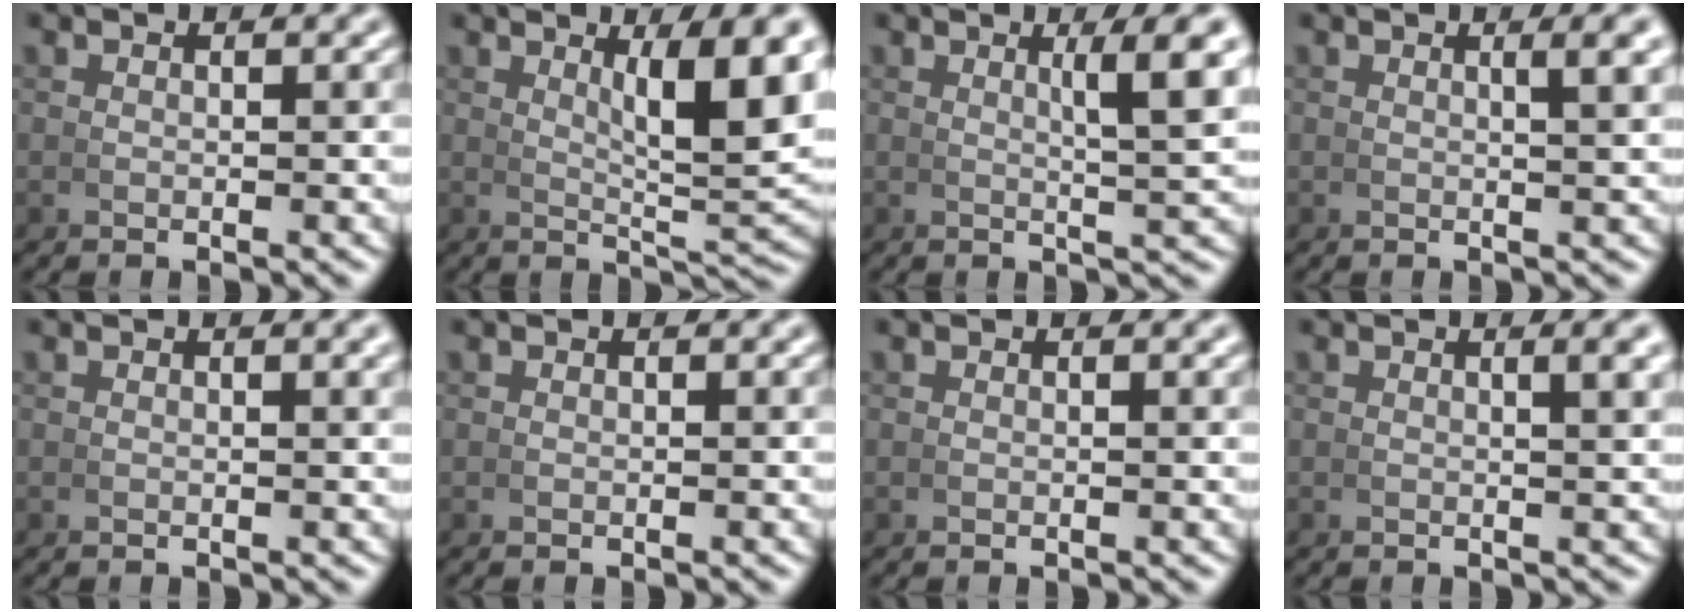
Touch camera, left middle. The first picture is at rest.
{"total": 7.1, "force": [2.5, 1.6, 6.4], "torque": [-0.082, -0.001, 0.040]}
{"total": 4.3, "force": [1.8, 0.4, 3.9], "torque": [-0.046, 0.003, 0.027]}
{"total": 2.0, "force": [1.0, 0.1, 1.7], "torque": [-0.023, 0.006, 0.016]}
{"total": 0.8, "force": [0.5, 0.1, 0.6], "torque": [-0.007, 0.004, 0.007]}
{"total": 0.0}
{"total": 0.0}
{"total": 1.7, "force": [0.9, 0.1, 1.4], "torque": [-0.017, 0.007, 0.013]}